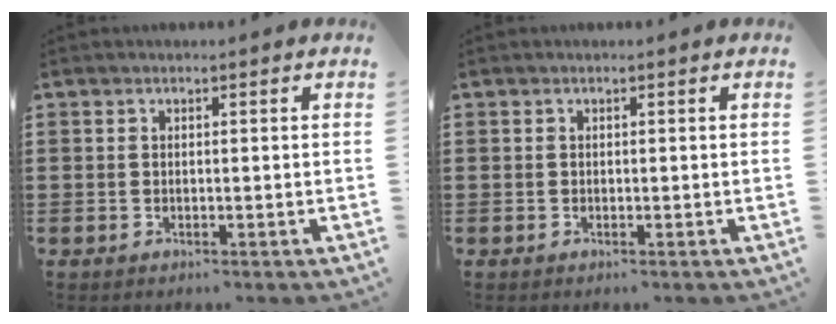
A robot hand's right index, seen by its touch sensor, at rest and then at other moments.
{"total": 0.0}